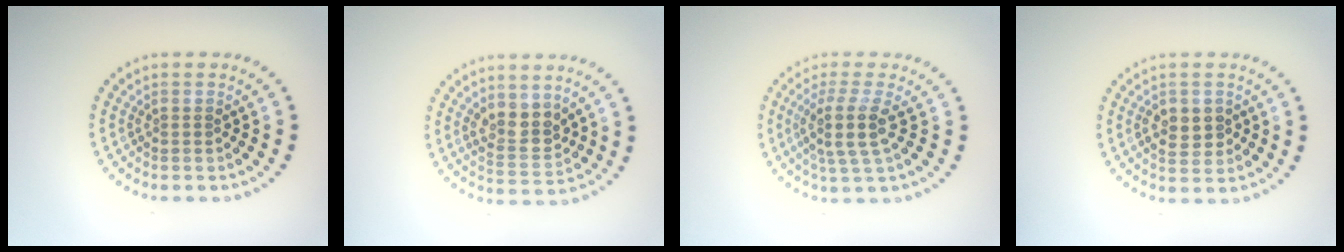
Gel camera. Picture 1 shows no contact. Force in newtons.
{"total": 3.1, "press": 2.9, "slide": 1.1}
{"total": 3.5, "press": 2.9, "slide": 2.0}
{"total": 2.8, "press": 2.8, "slide": 0.3}